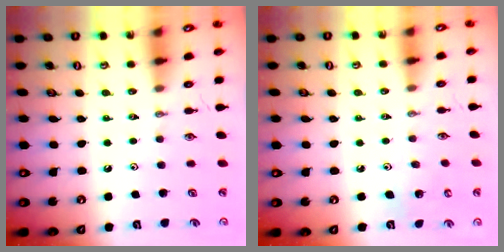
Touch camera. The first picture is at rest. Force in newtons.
{"total": 5.3, "press": 5.3, "slide": 0.5}